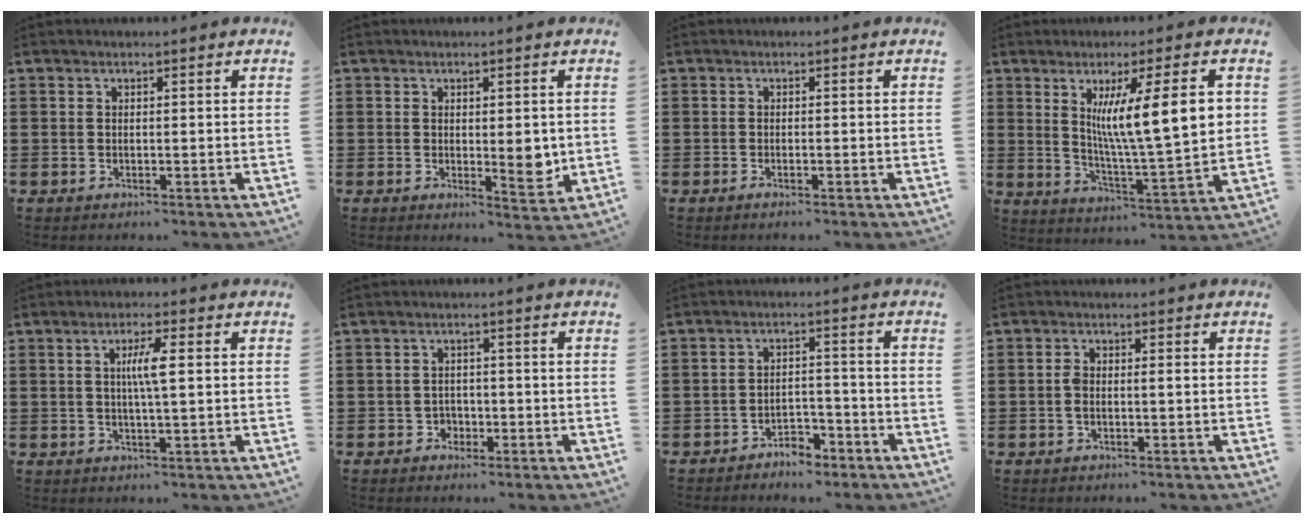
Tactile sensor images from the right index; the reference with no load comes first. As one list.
[{"total": 4.6, "force": [0.4, 2.0, 4.1], "torque": [-0.059, -0.002, 0.006]}, {"total": 0.6, "force": [-0.3, 0.0, 0.5], "torque": [-0.009, -0.003, -0.006]}, {"total": 12.2, "force": [3.6, 1.5, 11.5], "torque": [-0.196, -0.012, 0.053]}, {"total": 5.4, "force": [0.3, -1.0, 5.3], "torque": [-0.100, -0.009, -0.002]}, {"total": 1.8, "force": [-0.9, 1.5, 0.3], "torque": [-0.013, 0.000, -0.022]}, {"total": 3.7, "force": [-3.5, 1.0, 0.6], "torque": [-0.015, 0.006, -0.071]}, {"total": 1.6, "force": [-0.2, 0.5, 1.5], "torque": [-0.029, 0.001, -0.004]}]